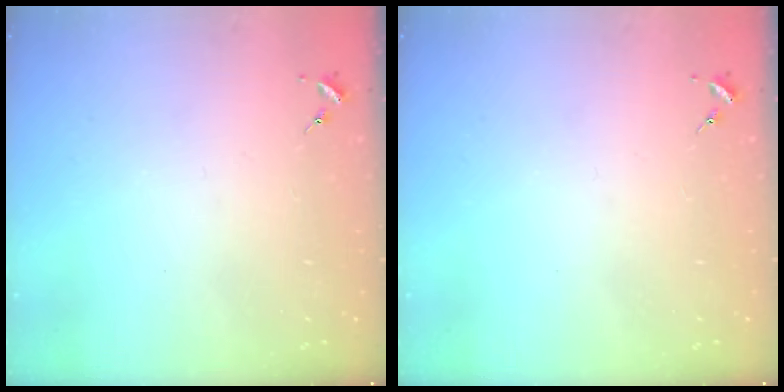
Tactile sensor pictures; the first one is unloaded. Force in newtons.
{"total": 0.0}